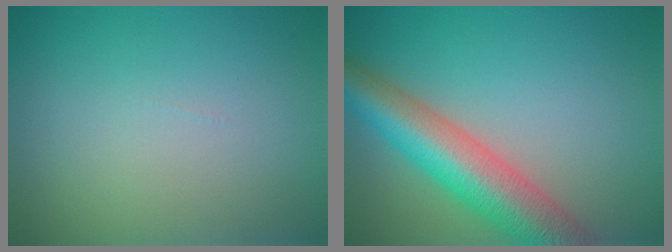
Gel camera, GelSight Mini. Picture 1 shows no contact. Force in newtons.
{"total": 8.1, "press": 8.1, "slide": 0.4}